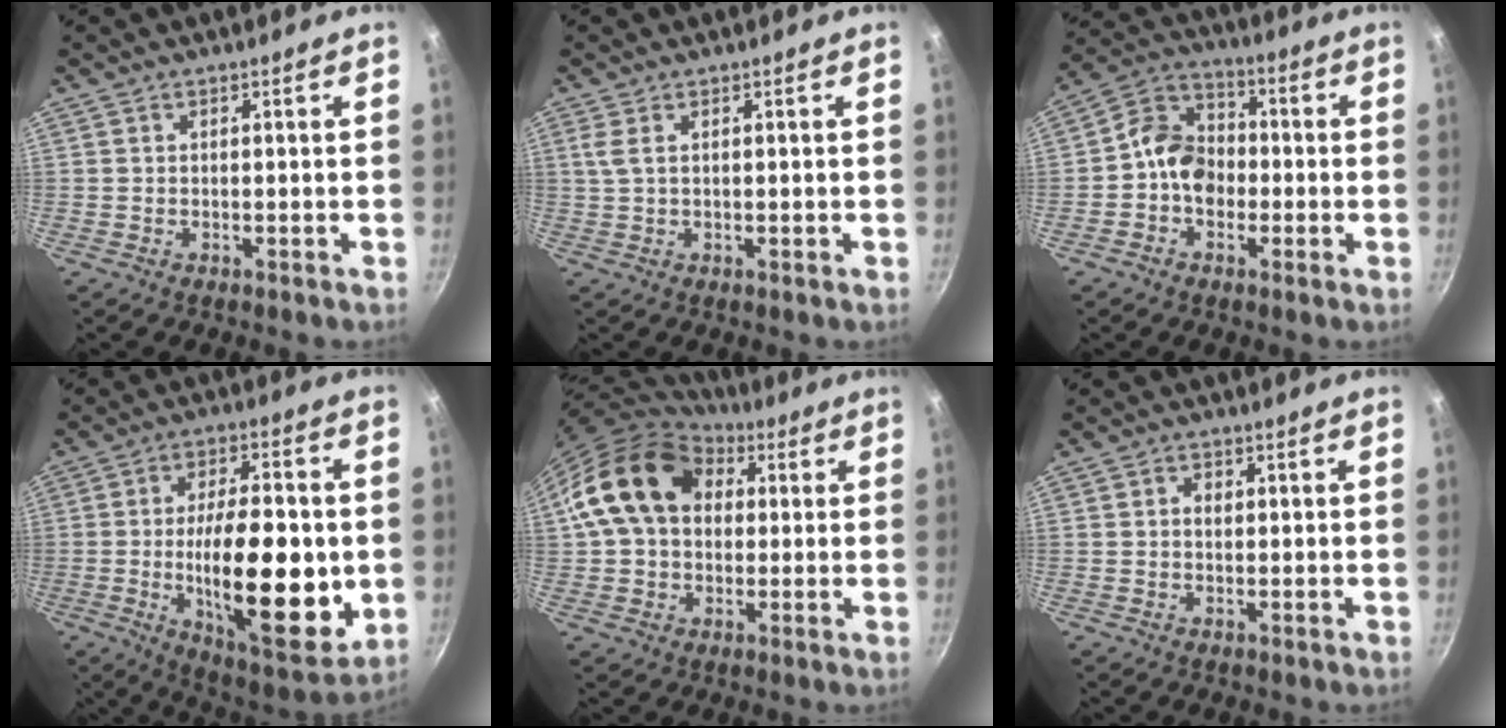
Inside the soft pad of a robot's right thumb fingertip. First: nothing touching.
{"total": 2.1, "force": [0.7, 0.6, 1.9], "torque": [-0.043, 0.000, 0.015]}
{"total": 6.3, "force": [1.7, 3.2, 5.1], "torque": [-0.092, -0.009, 0.036]}
{"total": 24.4, "force": [-3.0, 9.5, 22.2], "torque": [-0.323, -0.011, -0.044]}
{"total": 17.3, "force": [4.1, 12.9, 10.8], "torque": [-0.166, 0.028, 0.062]}
{"total": 2.1, "force": [0.2, 1.6, 1.3], "torque": [-0.013, 0.003, 0.001]}